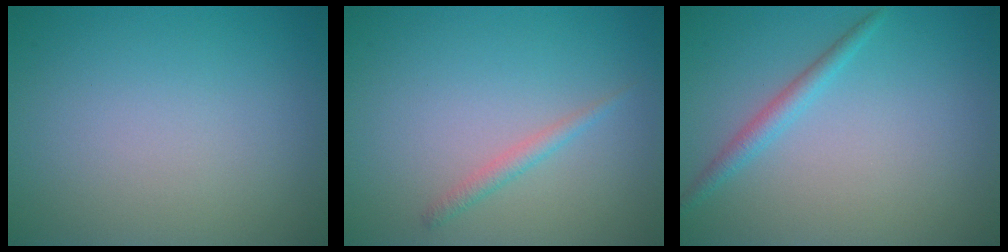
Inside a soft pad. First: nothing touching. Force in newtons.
{"total": 1.2, "press": 1.2, "slide": 0.0}
{"total": 1.8, "press": 1.7, "slide": 0.1}